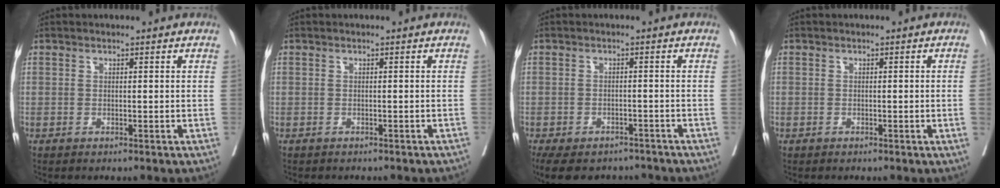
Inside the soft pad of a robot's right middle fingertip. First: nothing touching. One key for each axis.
{"total": 3.6, "fx": -3.1, "fy": 1.3, "fz": 1.3, "tx": -0.022, "ty": -0.003, "tz": -0.034}
{"total": 13.3, "fx": -10.6, "fy": 6.3, "fz": 4.9, "tx": -0.118, "ty": -0.003, "tz": -0.133}
{"total": 0.7, "fx": -0.2, "fy": -0.1, "fz": 0.6, "tx": -0.009, "ty": 0.004, "tz": -0.001}